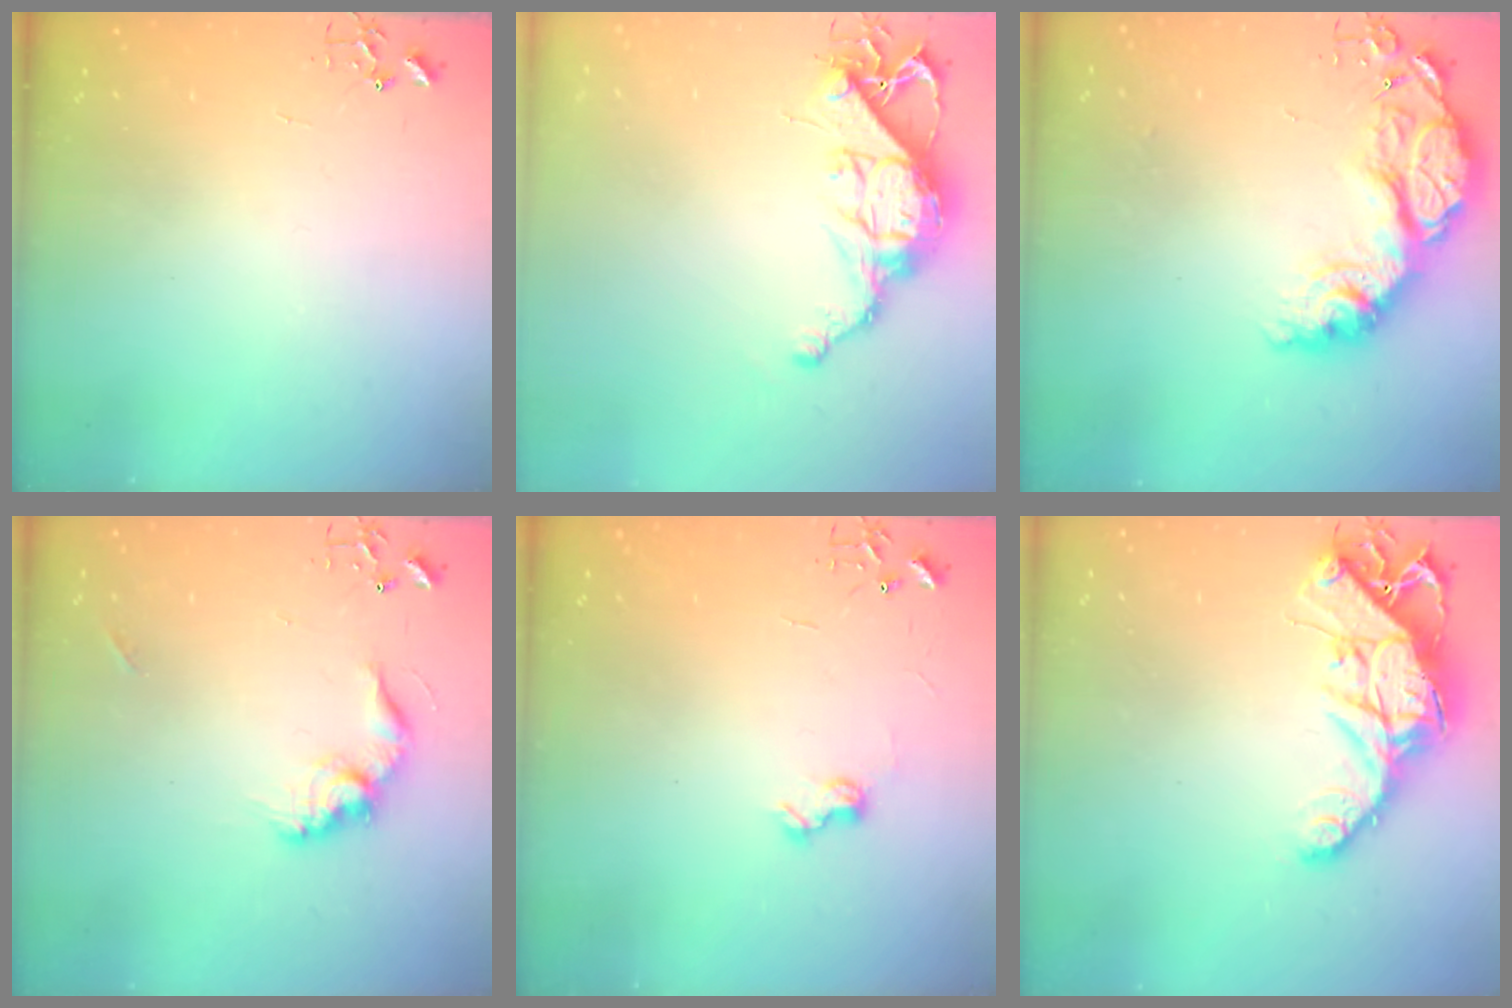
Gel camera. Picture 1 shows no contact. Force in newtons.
{"total": 12.8, "press": 12.7, "slide": 1.0}
{"total": 19.9, "press": 19.9, "slide": 1.4}
{"total": 12.6, "press": 12.6, "slide": 0.7}
{"total": 7.2, "press": 7.2, "slide": 0.6}
{"total": 16.1, "press": 16.1, "slide": 1.6}